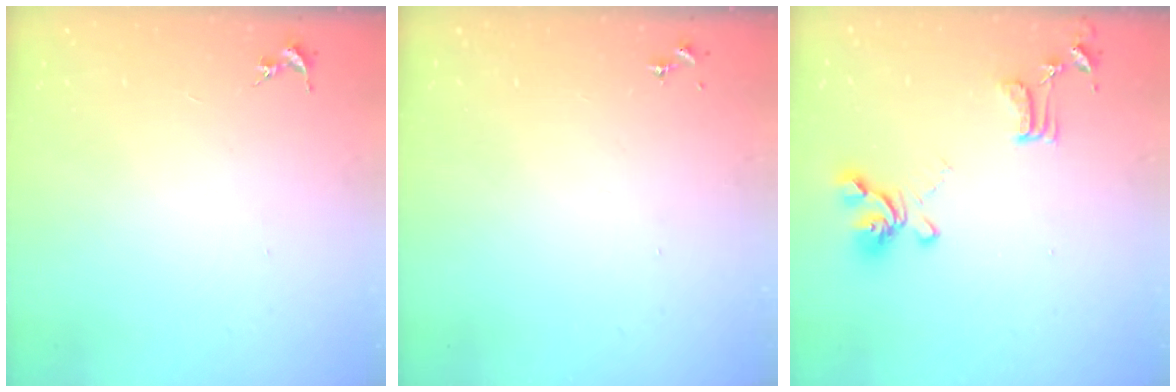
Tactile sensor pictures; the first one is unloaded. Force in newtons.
{"total": 0.0}
{"total": 15.1, "press": 15.1, "slide": 1.4}